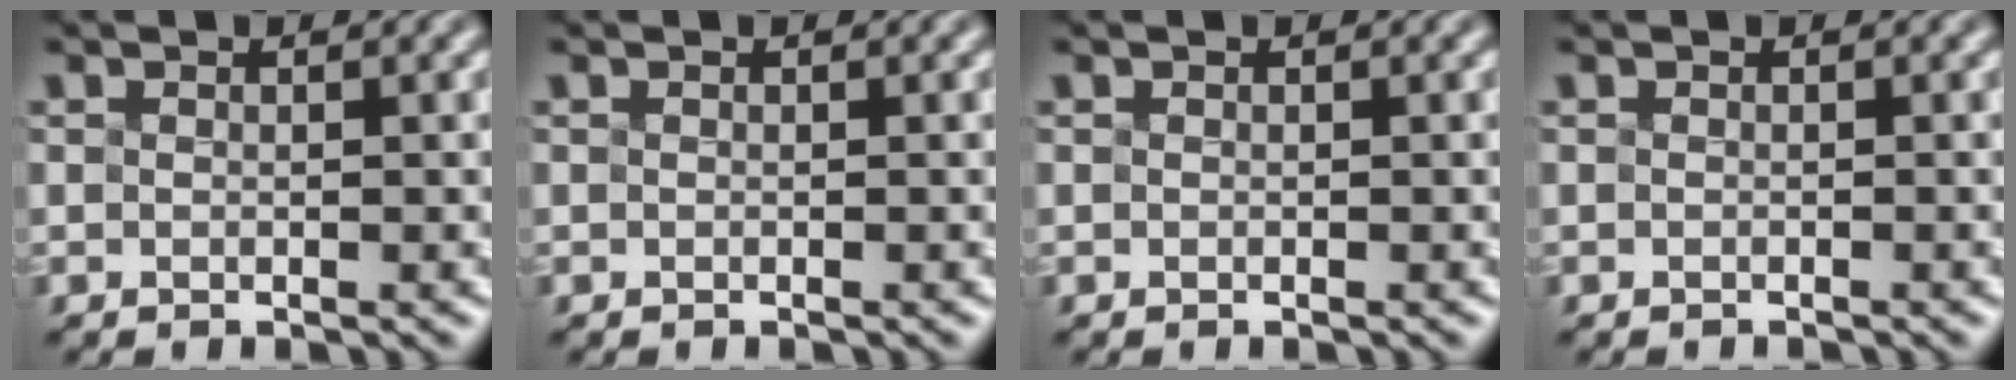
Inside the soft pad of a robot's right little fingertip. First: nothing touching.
{"total": 0.0}
{"total": 0.0}
{"total": 0.9, "force": [-0.9, 0.0, 0.2], "torque": [0.006, -0.009, -0.017]}